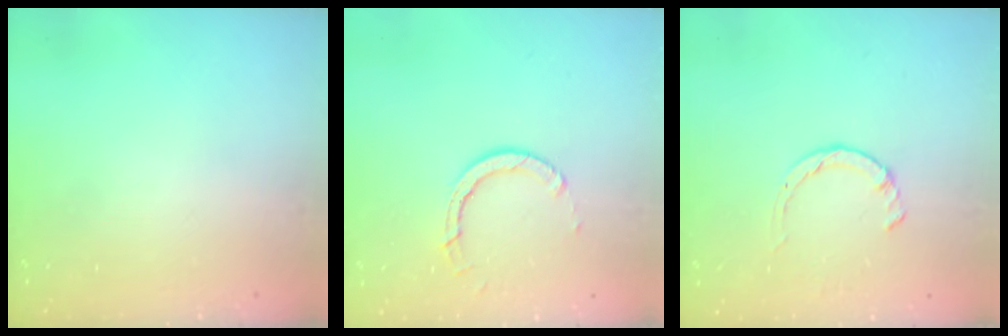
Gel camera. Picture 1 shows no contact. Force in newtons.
{"total": 5.4, "press": 5.4, "slide": 0.5}
{"total": 1.4, "press": 1.4, "slide": 0.3}